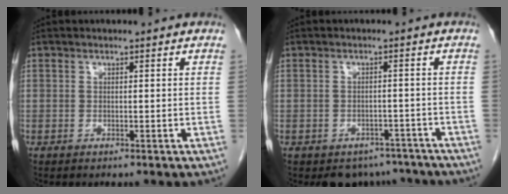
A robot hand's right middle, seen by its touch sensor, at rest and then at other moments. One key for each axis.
{"total": 5.8, "fx": -4.9, "fy": 3.1, "fz": 0.5, "tx": 0.012, "ty": 0.010, "tz": -0.060}